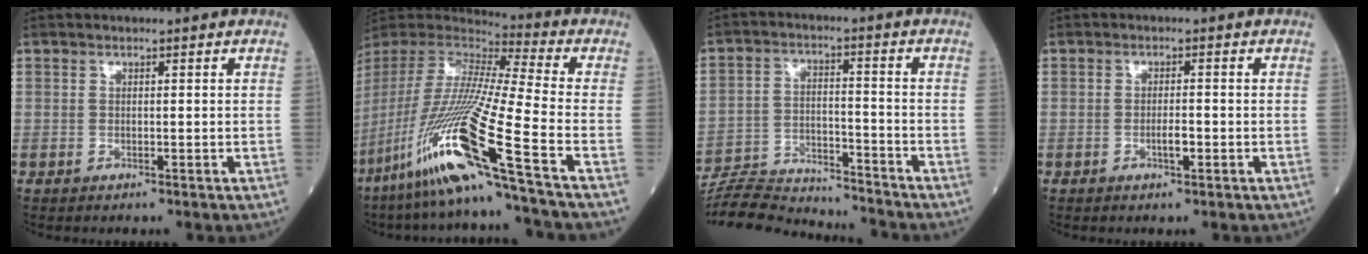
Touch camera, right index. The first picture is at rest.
{"total": 23.5, "force": [-12.6, -1.7, 19.7], "torque": [-0.430, -0.054, -0.248]}
{"total": 15.1, "force": [-14.8, 1.3, 2.7], "torque": [-0.049, 0.012, -0.234]}
{"total": 2.0, "force": [-0.8, 0.4, 1.8], "torque": [-0.029, 0.000, -0.014]}